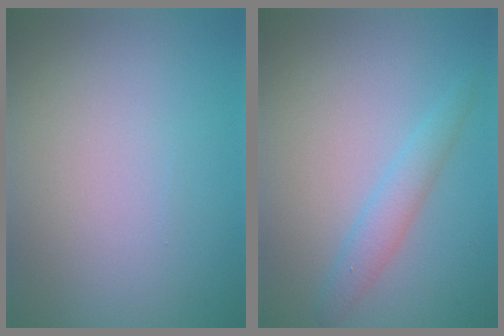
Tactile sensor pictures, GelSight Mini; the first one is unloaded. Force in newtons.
{"total": 2.2, "press": 2.2, "slide": 0.3}